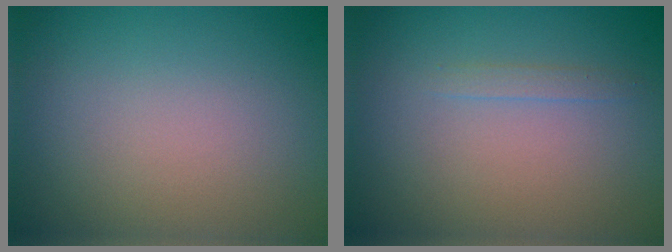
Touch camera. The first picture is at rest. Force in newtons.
{"total": 0.8, "press": 0.8, "slide": 0.1}